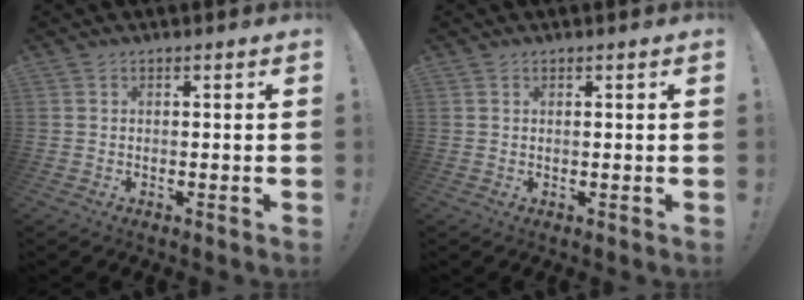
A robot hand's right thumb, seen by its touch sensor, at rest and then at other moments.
{"total": 0.0}